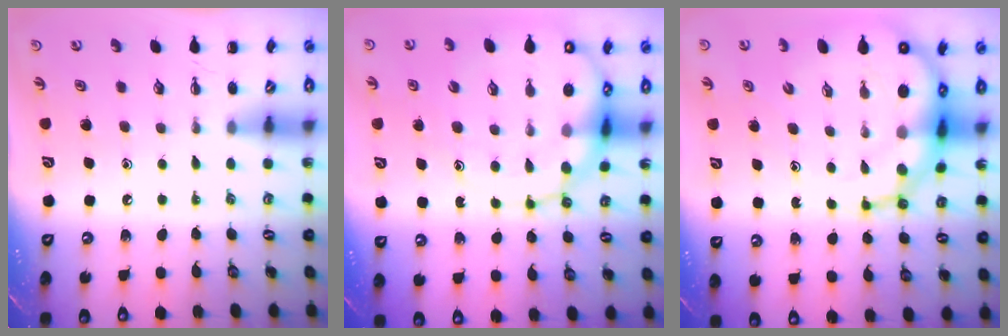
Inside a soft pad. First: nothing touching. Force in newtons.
{"total": 15.9, "press": 15.6, "slide": 3.3}
{"total": 16.9, "press": 16.3, "slide": 4.3}